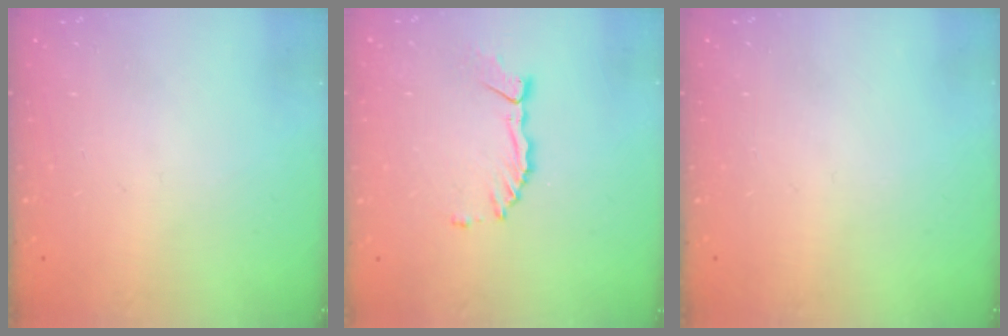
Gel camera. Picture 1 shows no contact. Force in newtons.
{"total": 3.8, "press": 3.8, "slide": 0.3}
{"total": 0.0}